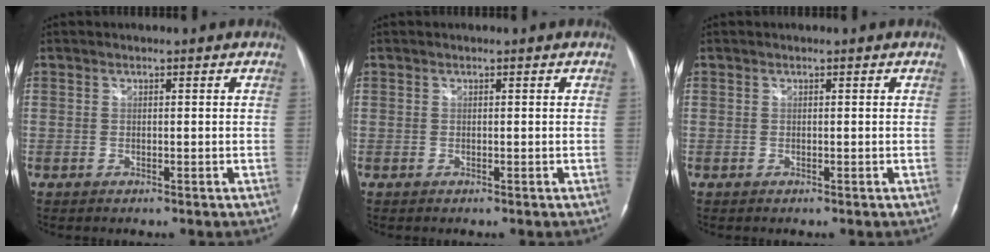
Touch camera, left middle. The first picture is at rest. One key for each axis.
{"total": 0.0}
{"total": 0.0}